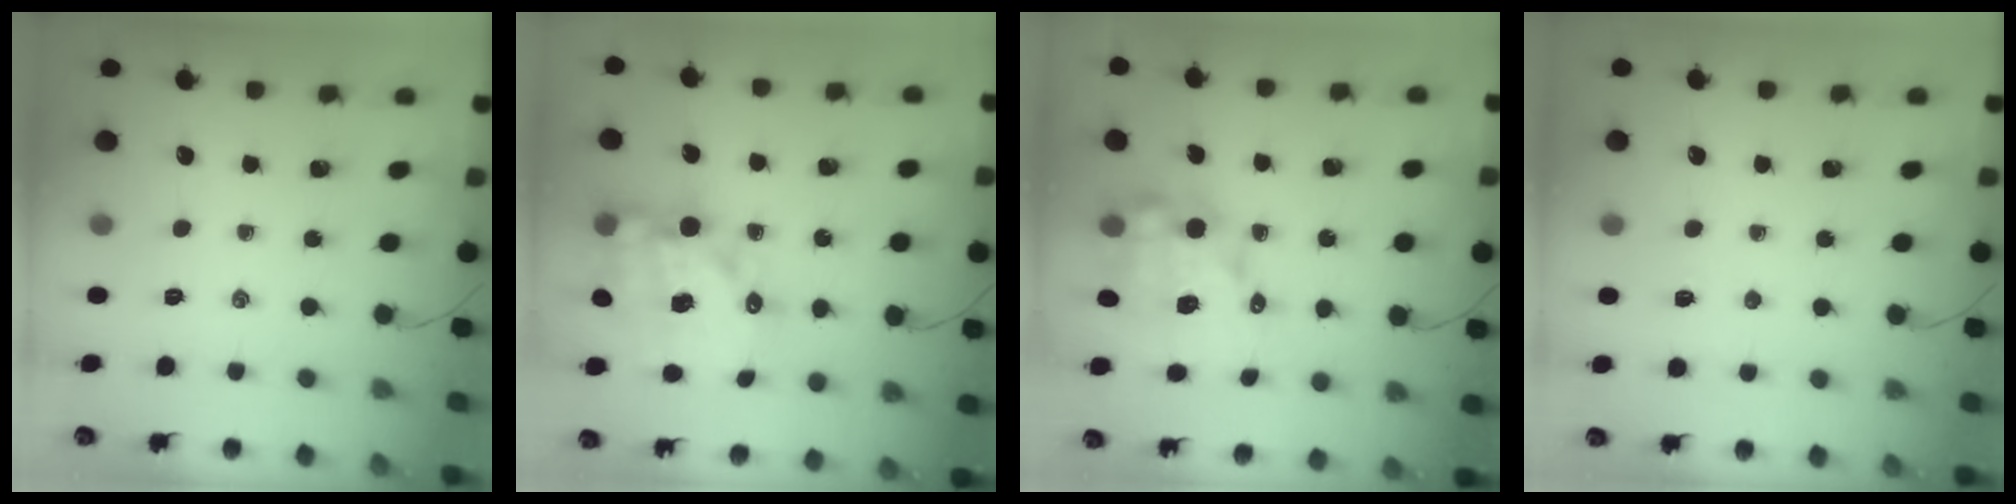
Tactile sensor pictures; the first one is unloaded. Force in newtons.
{"total": 18.4, "press": 18.0, "slide": 3.9}
{"total": 10.7, "press": 10.4, "slide": 2.7}
{"total": 2.6, "press": 2.5, "slide": 0.8}